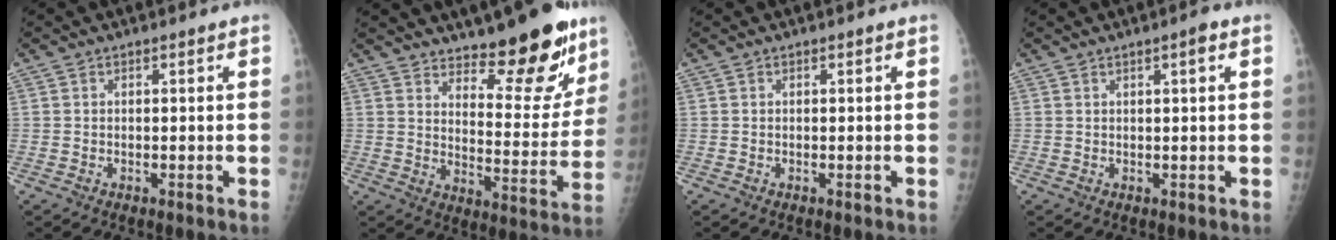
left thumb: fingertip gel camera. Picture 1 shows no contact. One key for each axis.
{"total": 17.1, "fx": 12.5, "fy": 6.0, "fz": 10.0, "tx": -0.080, "ty": -0.100, "tz": 0.180}
{"total": 0.0}
{"total": 2.0, "fx": 0.9, "fy": 0.2, "fz": 1.8, "tx": -0.027, "ty": -0.001, "tz": 0.013}